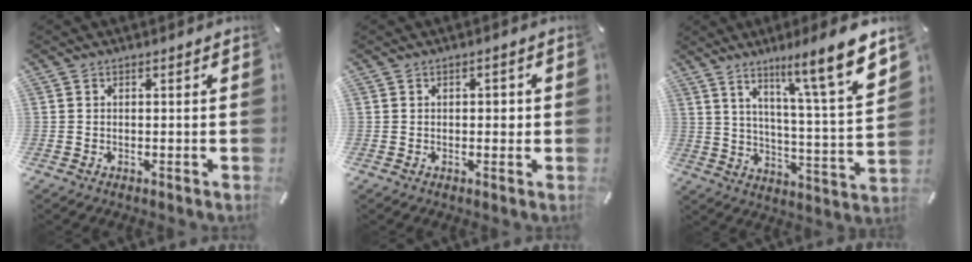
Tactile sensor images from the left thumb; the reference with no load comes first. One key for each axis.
{"total": 1.9, "fx": 0.1, "fy": 1.2, "fz": 1.4, "tx": -0.019, "ty": 0.003, "tz": -0.003}
{"total": 14.9, "fx": 10.3, "fy": 1.0, "fz": 10.7, "tx": -0.161, "ty": -0.083, "tz": 0.152}